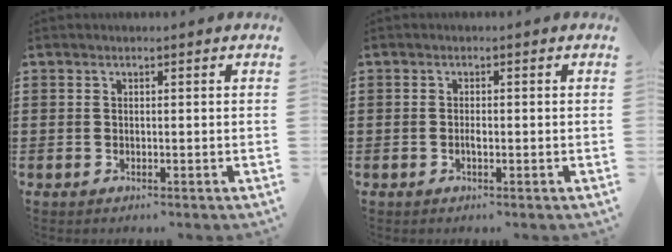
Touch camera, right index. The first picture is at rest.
{"total": 1.1, "force": [-0.4, 0.4, 1.0], "torque": [-0.020, -0.003, -0.006]}